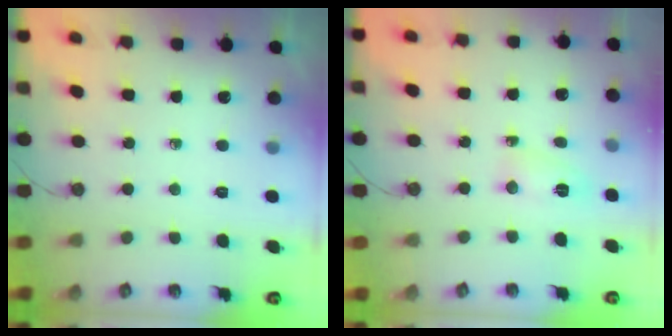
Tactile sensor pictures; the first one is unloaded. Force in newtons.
{"total": 3.6, "press": 3.4, "slide": 1.2}